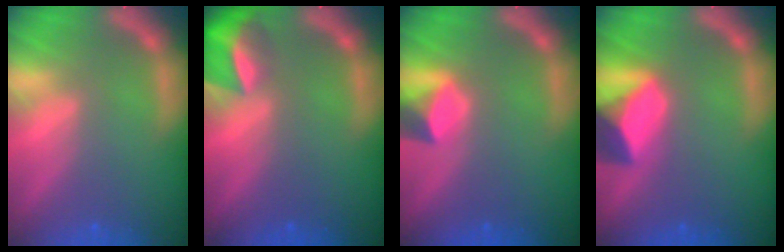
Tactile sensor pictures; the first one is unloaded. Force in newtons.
{"total": 5.5}
{"total": 3.0}
{"total": 6.9}